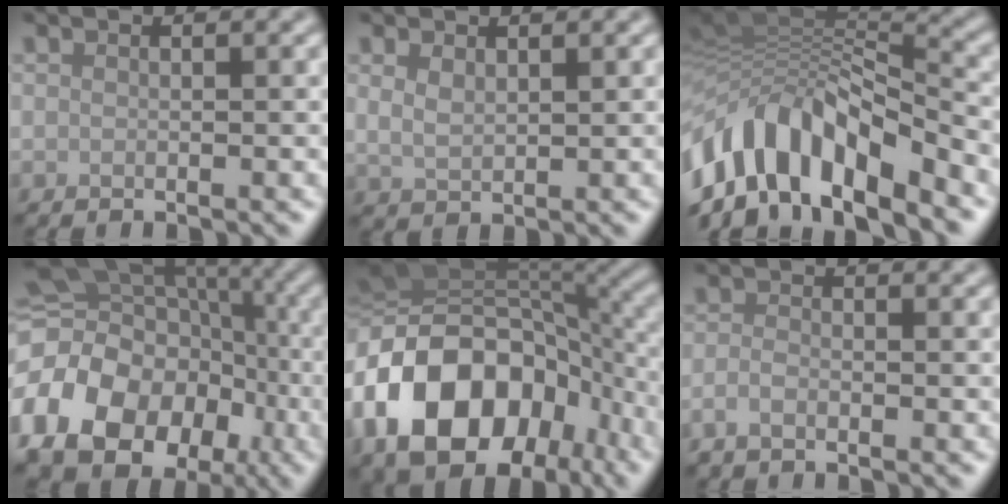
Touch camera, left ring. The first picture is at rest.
{"total": 1.9, "force": [0.9, 1.0, 1.2], "torque": [-0.030, -0.004, 0.024]}
{"total": 11.3, "force": [-5.3, 5.4, 8.4], "torque": [-0.148, 0.013, -0.096]}
{"total": 18.5, "force": [-7.0, 14.1, 9.7], "torque": [-0.216, -0.016, -0.112]}
{"total": 16.5, "force": [-5.7, 11.6, 10.3], "torque": [-0.206, -0.011, -0.098]}
{"total": 1.4, "force": [-0.9, 0.5, 0.8], "torque": [-0.019, -0.002, -0.022]}